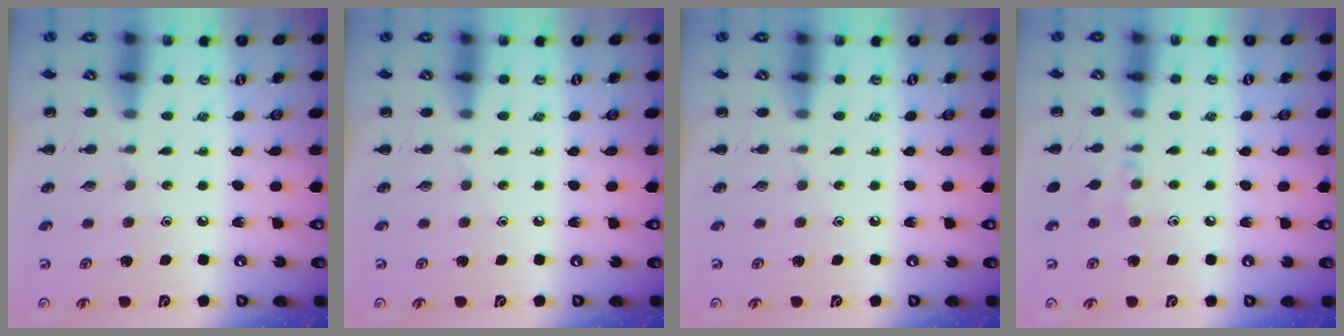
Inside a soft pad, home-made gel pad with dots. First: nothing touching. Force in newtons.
{"total": 0.0}
{"total": 0.0}
{"total": 6.0, "press": 5.7, "slide": 1.9}